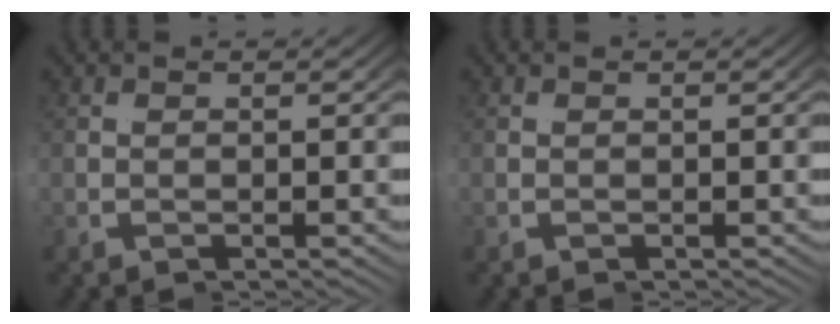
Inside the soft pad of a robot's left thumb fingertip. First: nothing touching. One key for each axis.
{"total": 0.0}